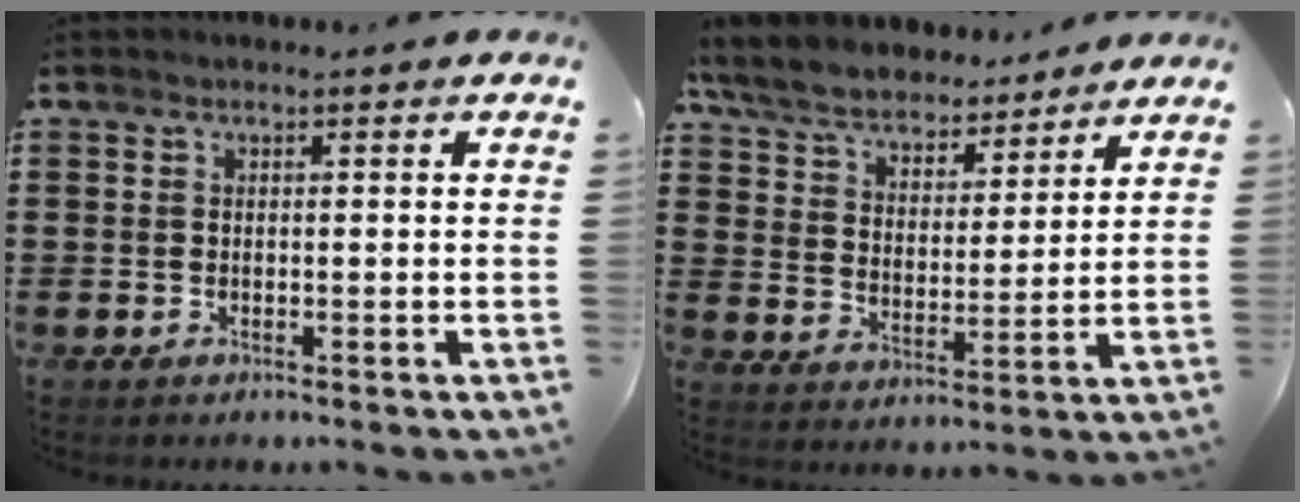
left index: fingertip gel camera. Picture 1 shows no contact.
{"total": 6.7, "force": [6.3, 1.4, 1.6], "torque": [-0.062, -0.033, 0.111]}